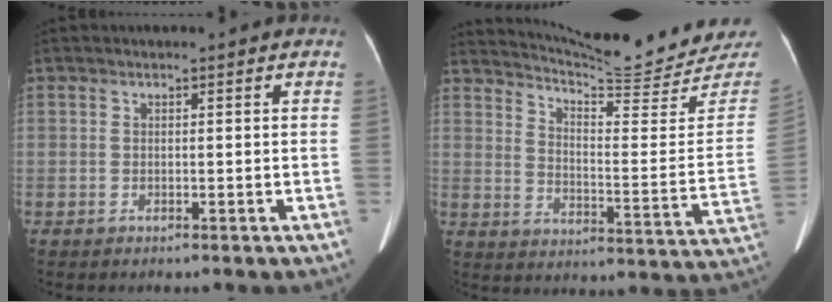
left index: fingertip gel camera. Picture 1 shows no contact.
{"total": 20.7, "force": [20.2, -0.1, 4.5], "torque": [-0.078, -0.114, 0.262]}